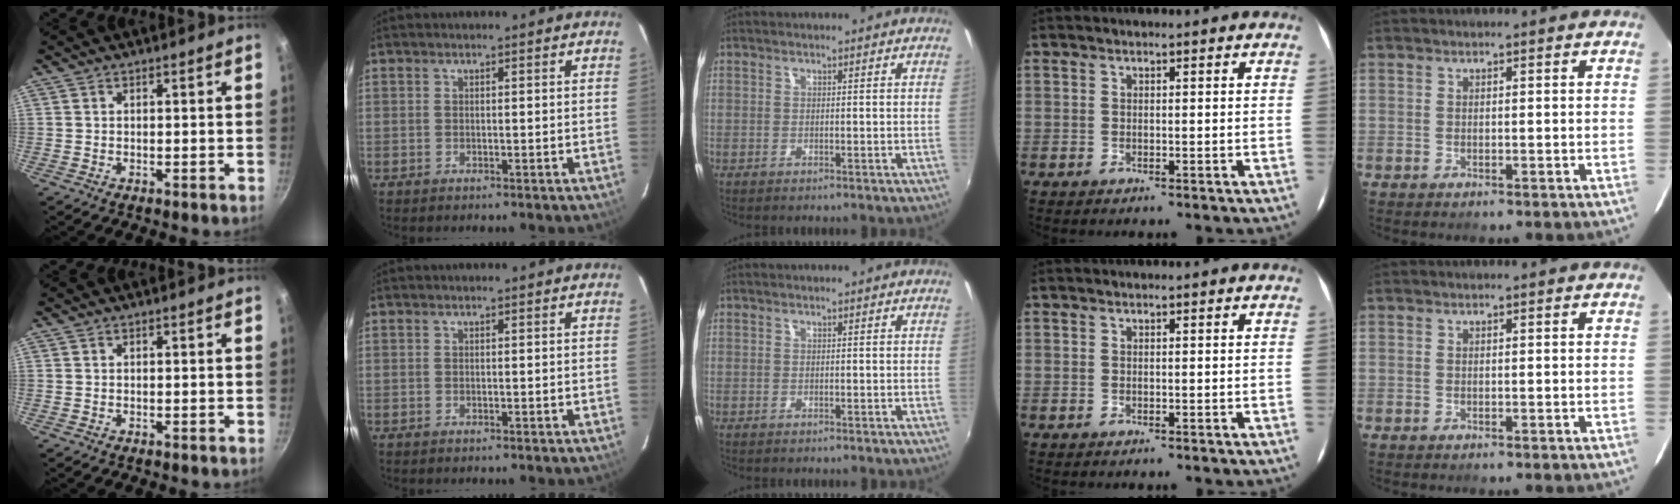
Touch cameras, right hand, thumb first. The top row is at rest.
{}